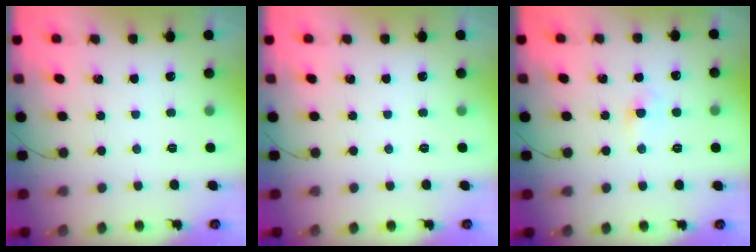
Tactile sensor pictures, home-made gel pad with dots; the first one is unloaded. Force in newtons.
{"total": 0.0}
{"total": 2.4, "press": 2.2, "slide": 0.9}